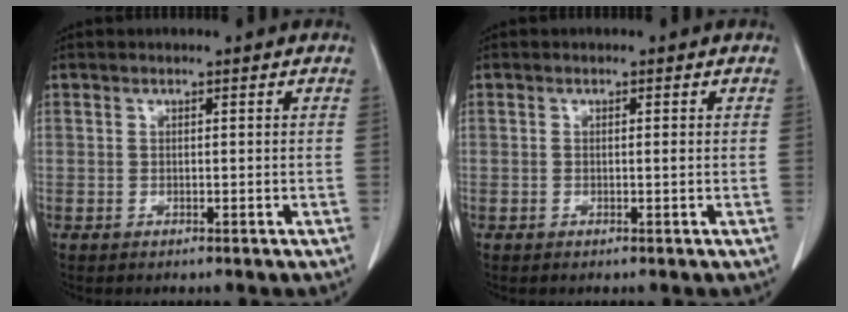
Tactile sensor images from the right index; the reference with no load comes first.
{"total": 0.5, "force": [0.0, 0.0, 0.5], "torque": [-0.010, -0.001, -0.002]}